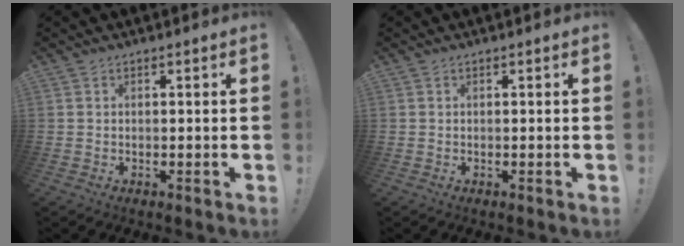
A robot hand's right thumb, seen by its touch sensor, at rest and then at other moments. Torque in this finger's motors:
{"motor_torque": [-0.05, -0.01, -0.02, 0.04, 0.00]}